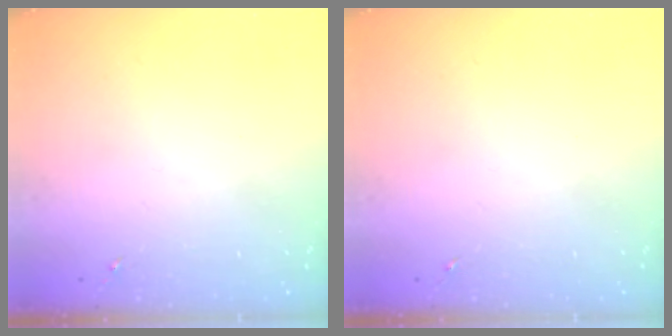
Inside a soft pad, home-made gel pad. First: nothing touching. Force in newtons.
{"total": 0.0}